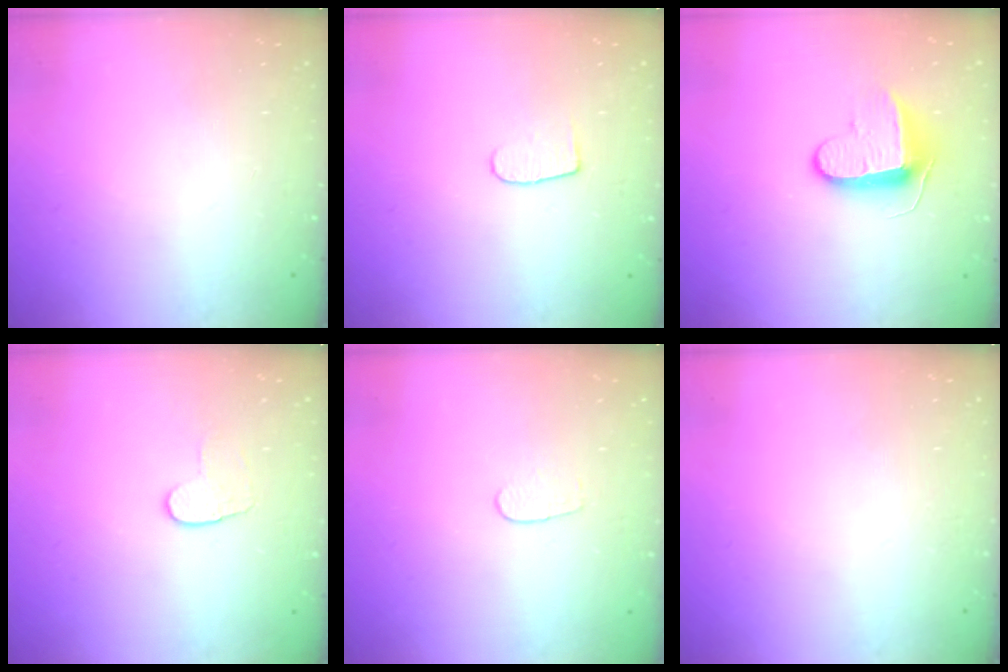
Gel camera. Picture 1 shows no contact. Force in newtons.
{"total": 5.2, "press": 5.1, "slide": 0.6}
{"total": 9.5, "press": 9.5, "slide": 0.6}
{"total": 6.2, "press": 6.1, "slide": 0.5}
{"total": 4.0, "press": 4.0, "slide": 0.3}
{"total": 0.0}